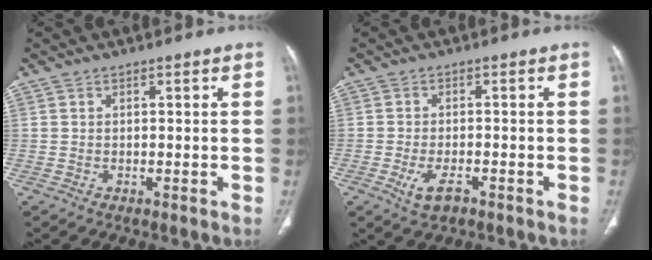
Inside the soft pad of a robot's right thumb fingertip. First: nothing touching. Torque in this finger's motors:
{"motor_torque": [0.02, 0.01, -0.09, -0.01, 0.02]}